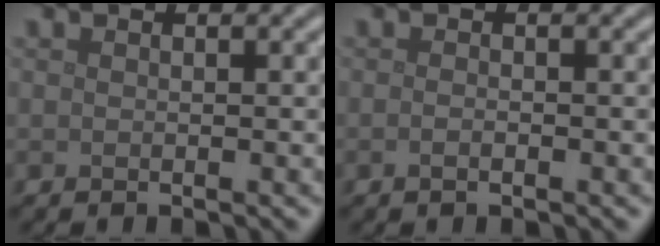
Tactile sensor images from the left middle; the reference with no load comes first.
{"total": 0.7, "force": [-0.3, 0.2, 0.6], "torque": [-0.011, -0.002, -0.006]}